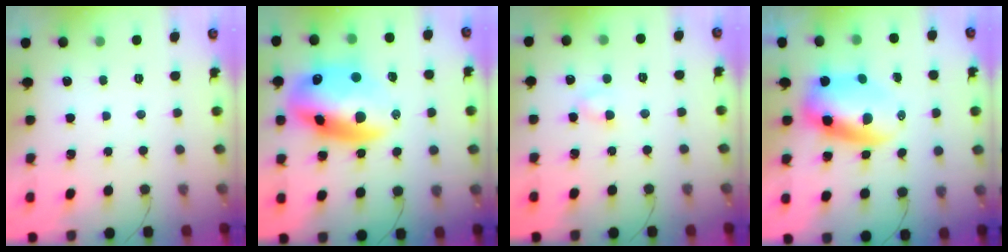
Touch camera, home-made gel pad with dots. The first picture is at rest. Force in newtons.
{"total": 19.4, "press": 18.8, "slide": 4.6}
{"total": 2.6, "press": 2.5, "slide": 0.8}
{"total": 9.4, "press": 9.1, "slide": 2.5}